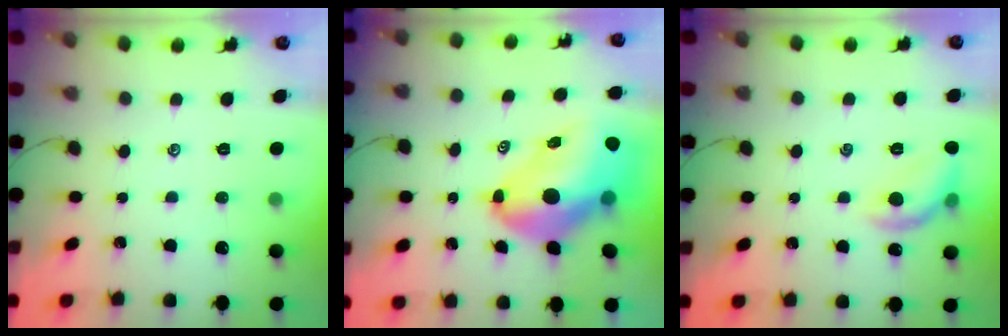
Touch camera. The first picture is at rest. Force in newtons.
{"total": 16.8, "press": 16.1, "slide": 4.9}
{"total": 9.2, "press": 9.2, "slide": 0.2}